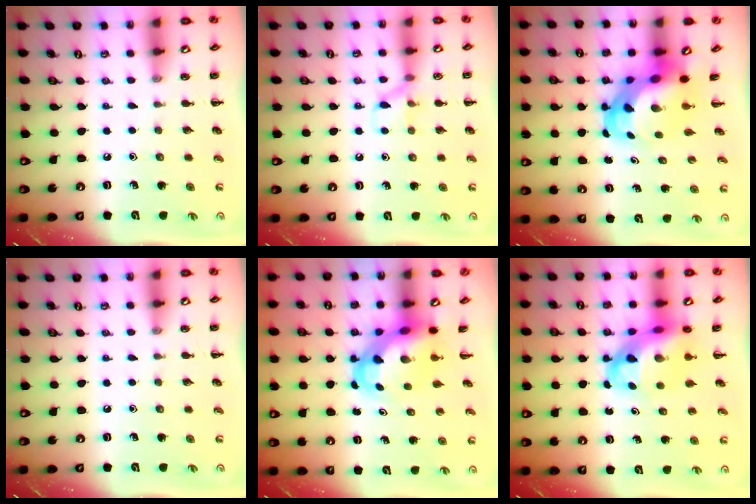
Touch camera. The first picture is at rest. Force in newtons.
{"total": 6.7, "press": 6.7, "slide": 0.5}
{"total": 6.2, "press": 6.0, "slide": 1.7}
{"total": 0.0}
{"total": 5.6, "press": 5.3, "slide": 1.5}
{"total": 10.1, "press": 9.8, "slide": 2.5}